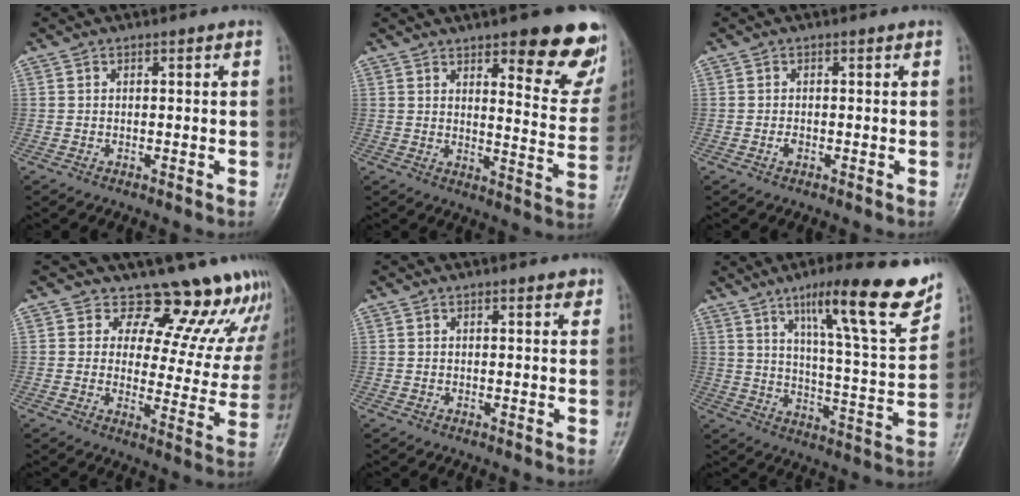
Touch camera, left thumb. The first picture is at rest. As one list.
[{"total": 17.5, "force": [10.3, 5.4, 13.0], "torque": [-0.116, -0.063, 0.131]}, {"total": 0.9, "force": [-0.3, 0.5, 0.6], "torque": [-0.010, 0.000, -0.006]}, {"total": 15.7, "force": [14.2, 5.6, 3.7], "torque": [0.007, -0.111, 0.156]}, {"total": 1.8, "force": [1.3, 0.5, 1.1], "torque": [-0.010, -0.006, 0.014]}, {"total": 20.2, "force": [12.6, 3.0, 15.6], "torque": [-0.200, -0.059, 0.192]}]